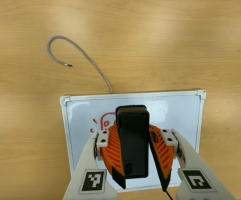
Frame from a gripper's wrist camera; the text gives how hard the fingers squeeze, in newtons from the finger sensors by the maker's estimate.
{"total": 10.4, "left": 10.0, "right": 10.8}